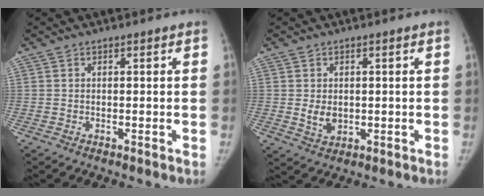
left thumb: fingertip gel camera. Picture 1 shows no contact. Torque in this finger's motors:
{"motor_torque": [-0.15, 0.25, -0.08, 0.07, 0.00]}